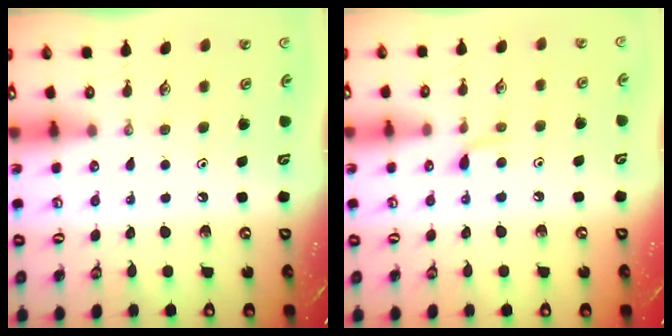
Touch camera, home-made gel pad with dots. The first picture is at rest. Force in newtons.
{"total": 5.9, "press": 5.8, "slide": 0.8}